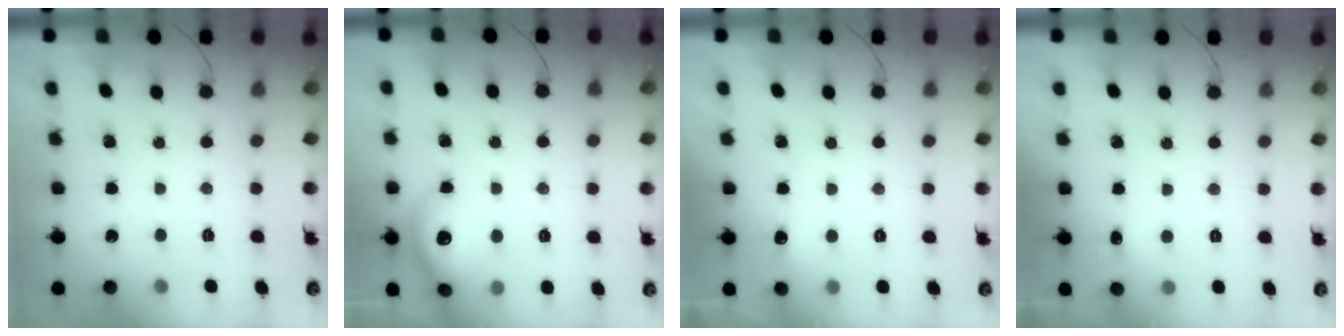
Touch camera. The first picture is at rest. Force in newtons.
{"total": 11.8, "press": 11.7, "slide": 1.6}
{"total": 10.6, "press": 4.4, "slide": 9.7}
{"total": 4.1, "press": 3.9, "slide": 1.1}